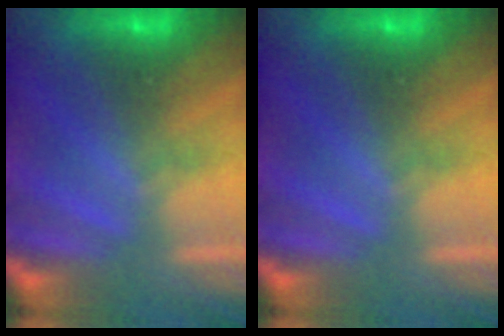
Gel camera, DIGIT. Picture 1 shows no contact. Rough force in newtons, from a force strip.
{"total": 0.0}